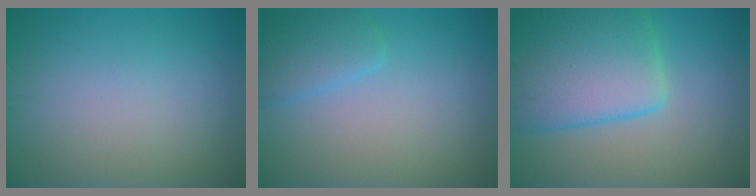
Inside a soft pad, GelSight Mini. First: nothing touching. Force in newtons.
{"total": 2.3, "press": 2.3, "slide": 0.2}
{"total": 7.9, "press": 7.9, "slide": 0.3}